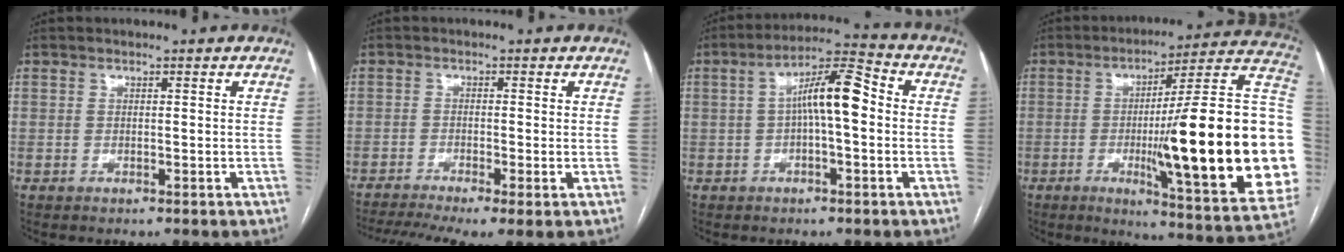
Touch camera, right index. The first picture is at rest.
{"total": 10.2, "force": [-6.9, 1.7, 7.4], "torque": [-0.130, -0.008, -0.112]}
{"total": 8.9, "force": [0.2, 1.9, 8.7], "torque": [-0.153, 0.032, -0.001]}
{"total": 32.1, "force": [-2.9, 2.9, 31.8], "torque": [-0.350, 0.008, -0.050]}